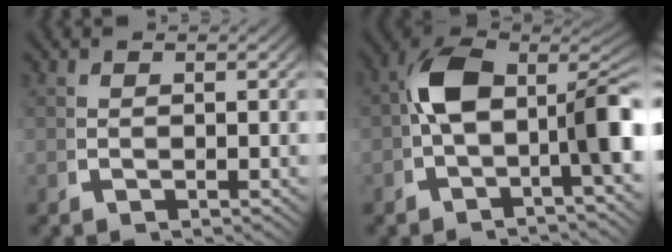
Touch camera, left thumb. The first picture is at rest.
{"total": 9.5, "force": [-0.7, 5.7, 7.6], "torque": [-0.138, -0.013, -0.012]}